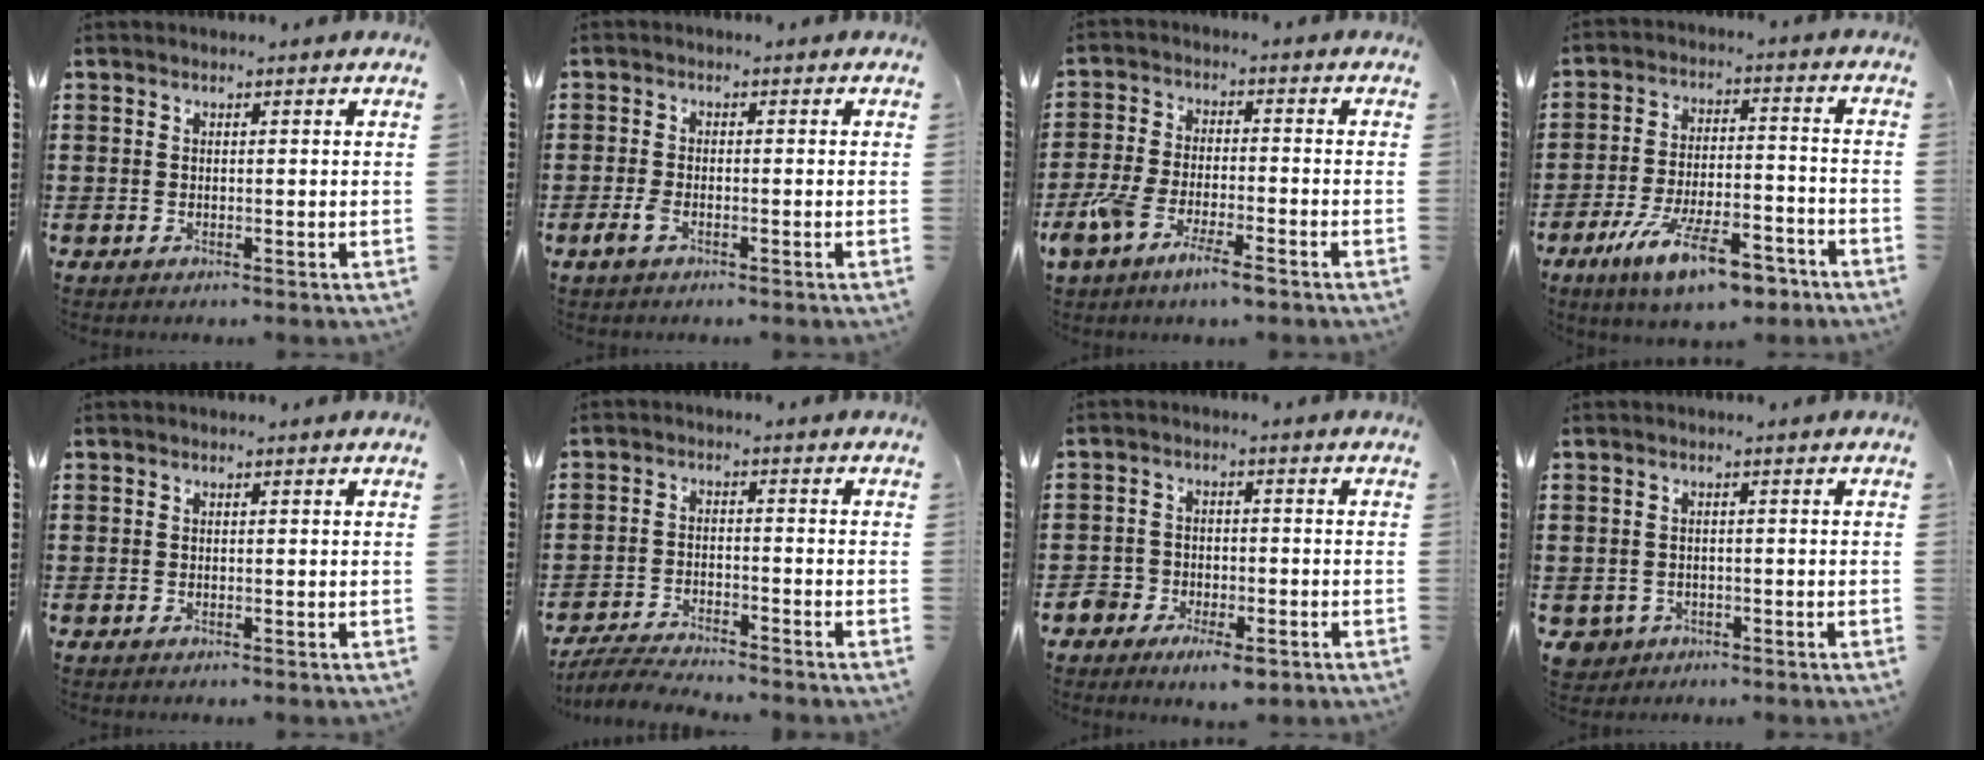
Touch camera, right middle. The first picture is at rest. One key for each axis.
{"total": 2.4, "fx": -1.2, "fy": 0.9, "fz": 1.8, "tx": -0.055, "ty": -0.006, "tz": -0.029}
{"total": 6.6, "fx": -4.7, "fy": 1.4, "fz": 4.5, "tx": -0.107, "ty": -0.006, "tz": -0.092}
{"total": 12.3, "fx": -8.7, "fy": 3.2, "fz": 8.1, "tx": -0.155, "ty": 0.023, "tz": -0.166}
{"total": 0.0}
{"total": 4.6, "fx": -4.5, "fy": 0.4, "fz": 1.0, "tx": -0.031, "ty": -0.003, "tz": -0.094}
{"total": 3.7, "fx": -3.0, "fy": 1.9, "fz": 1.2, "tx": -0.038, "ty": 0.004, "tz": -0.062}
{"total": 1.7, "fx": -1.0, "fy": 1.4, "fz": 0.0, "tx": -0.008, "ty": 0.001, "tz": -0.026}